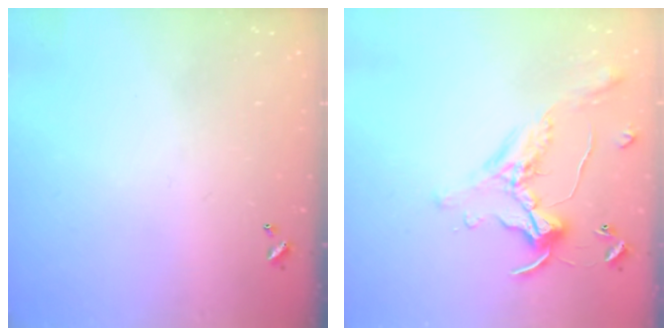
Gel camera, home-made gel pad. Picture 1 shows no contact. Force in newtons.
{"total": 0.0}